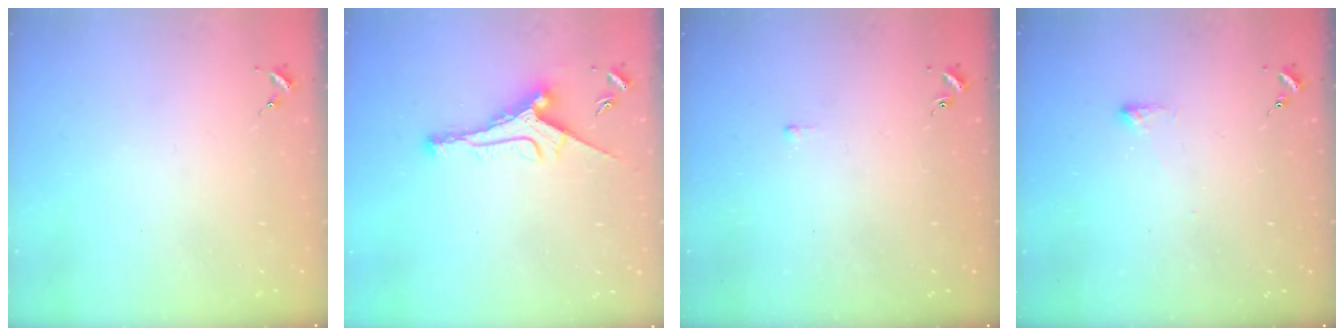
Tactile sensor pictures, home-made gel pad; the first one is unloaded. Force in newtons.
{"total": 10.4, "press": 10.4, "slide": 0.2}
{"total": 1.8, "press": 1.8, "slide": 0.3}
{"total": 2.7, "press": 2.6, "slide": 0.5}